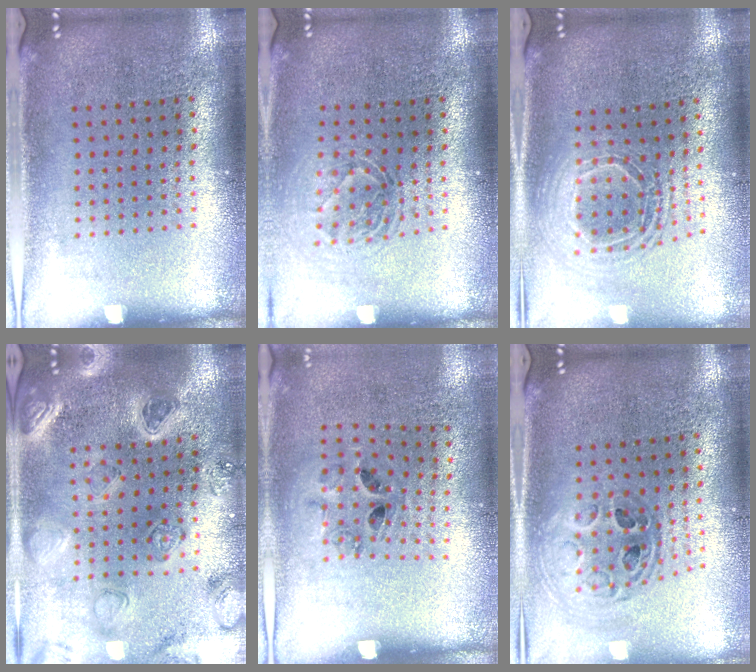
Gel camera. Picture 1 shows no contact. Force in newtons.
{"total": 1.5, "press": 1.2, "slide": 0.9}
{"total": 1.9, "press": 1.5, "slide": 1.1}
{"total": 2.2, "press": 2.2, "slide": 0.2}
{"total": 1.3, "press": 0.8, "slide": 1.1}
{"total": 1.0, "press": 1.0, "slide": 0.2}